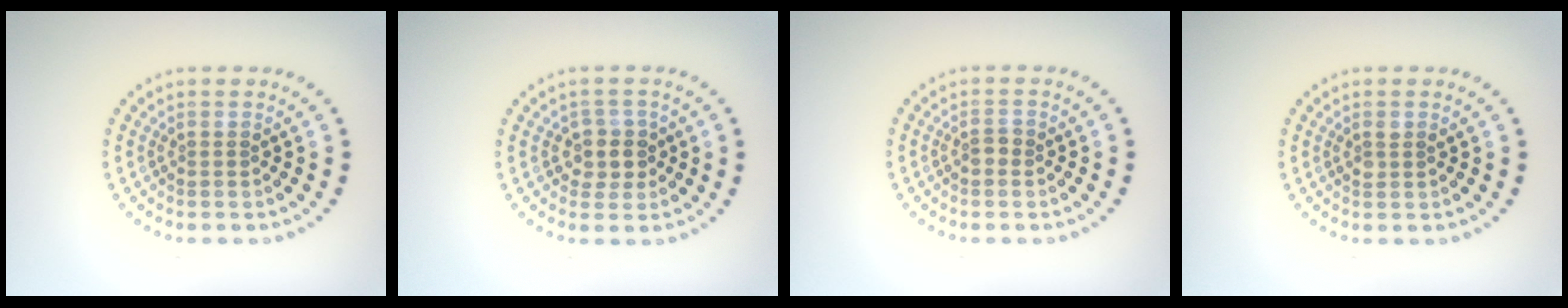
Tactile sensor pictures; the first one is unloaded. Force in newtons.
{"total": 2.4, "press": 2.1, "slide": 1.2}
{"total": 1.1, "press": 1.1, "slide": 0.2}
{"total": 1.0, "press": 1.0, "slide": 0.3}